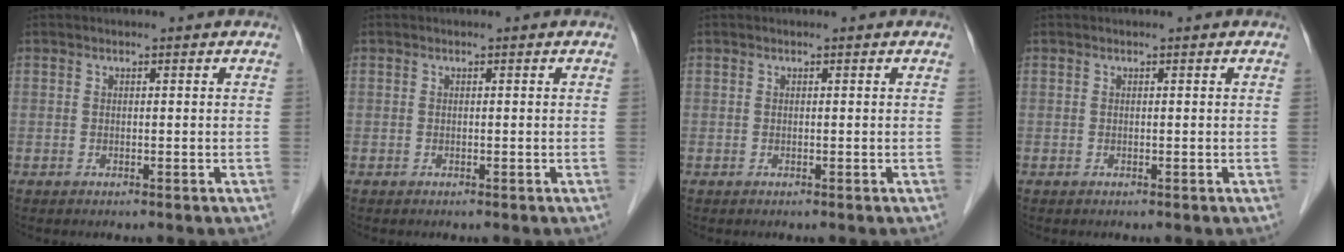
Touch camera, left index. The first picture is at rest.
{"total": 0.0}
{"total": 0.0}
{"total": 0.0}